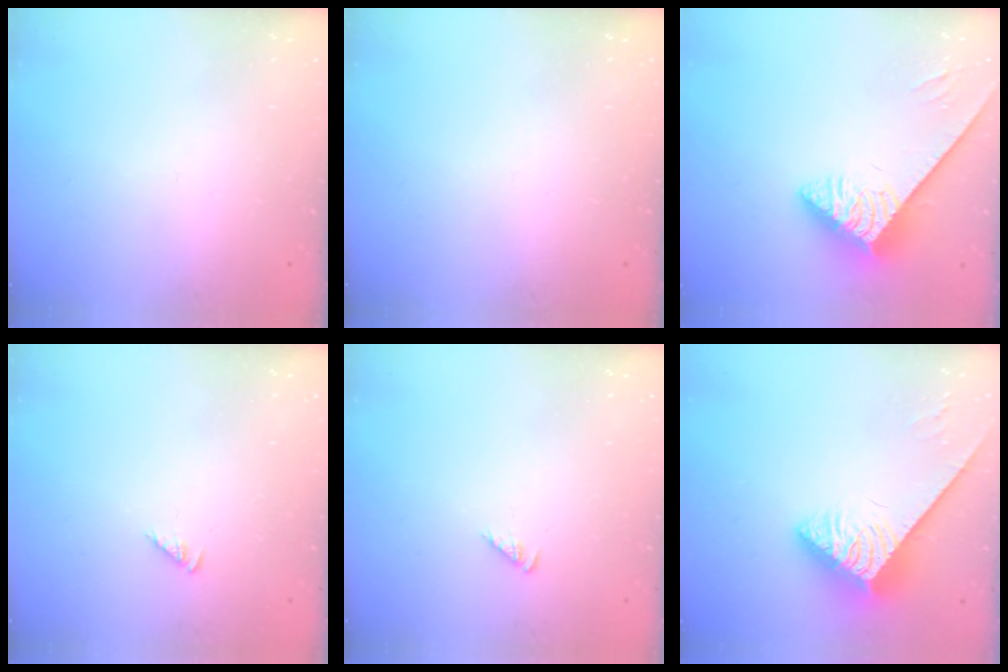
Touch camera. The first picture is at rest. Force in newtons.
{"total": 0.0}
{"total": 3.8, "press": 3.8, "slide": 0.5}
{"total": 2.4, "press": 2.4, "slide": 0.5}
{"total": 2.4, "press": 2.4, "slide": 0.5}
{"total": 4.3, "press": 4.3, "slide": 0.5}